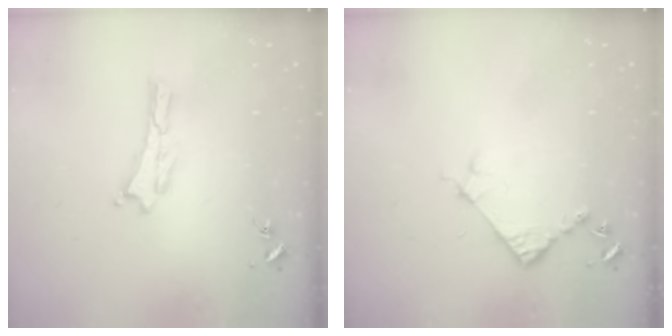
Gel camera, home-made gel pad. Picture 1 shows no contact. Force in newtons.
{"total": 4.5, "press": 4.5, "slide": 0.4}